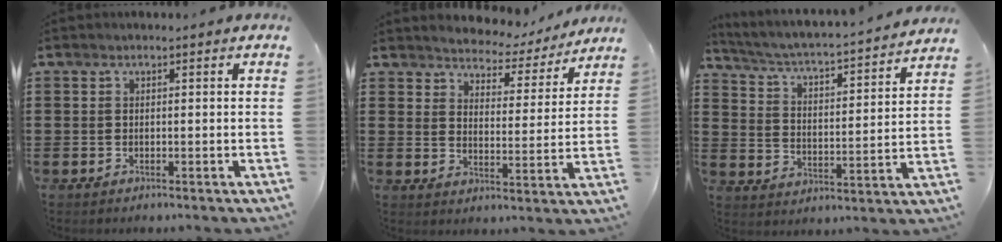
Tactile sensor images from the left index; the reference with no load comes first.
{"total": 4.0, "force": [3.9, 0.3, -0.2], "torque": [-0.022, -0.036, 0.063]}
{"total": 2.7, "force": [2.3, -0.4, 1.3], "torque": [-0.041, -0.034, 0.025]}